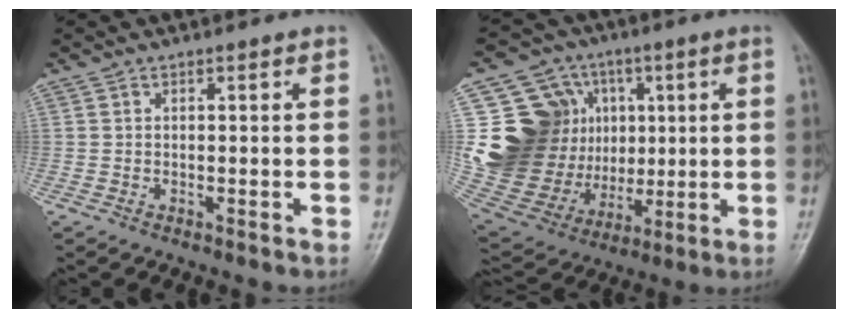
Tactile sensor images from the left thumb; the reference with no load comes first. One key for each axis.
{"total": 22.6, "fx": 4.0, "fy": 18.8, "fz": 11.9, "tx": -0.181, "ty": 0.019, "tz": 0.097}